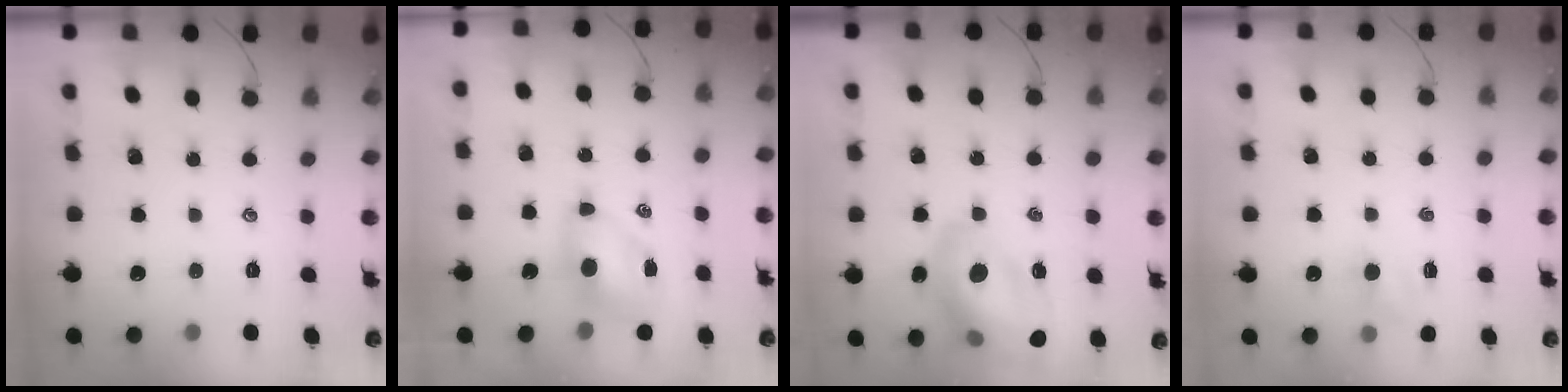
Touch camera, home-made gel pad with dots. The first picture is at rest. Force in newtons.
{"total": 7.2, "press": 7.1, "slide": 1.2}
{"total": 19.4, "press": 19.1, "slide": 3.3}
{"total": 2.9, "press": 2.7, "slide": 0.9}